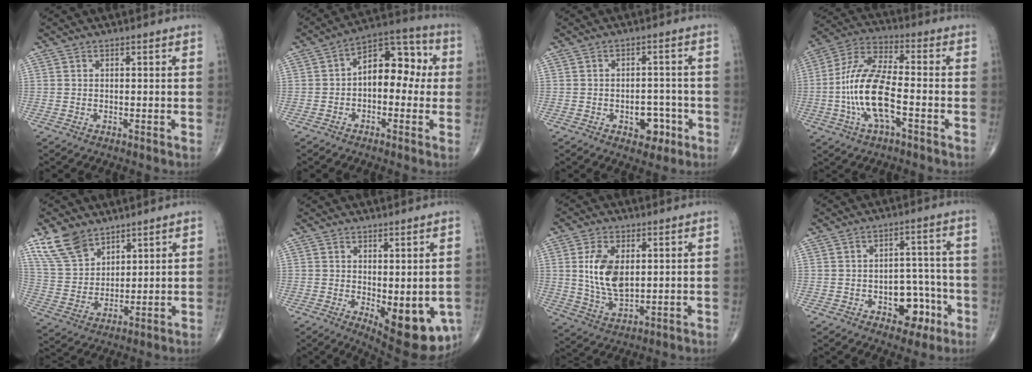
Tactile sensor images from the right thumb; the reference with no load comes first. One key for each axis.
{"total": 11.6, "fx": 0.3, "fy": 7.1, "fz": 9.2, "tx": -0.099, "ty": 0.038, "tz": -0.012}
{"total": 5.6, "fx": -2.3, "fy": 3.7, "fz": 3.5, "tx": -0.018, "ty": 0.020, "tz": -0.025}
{"total": 14.2, "fx": -3.4, "fy": 5.2, "fz": 12.8, "tx": -0.269, "ty": 0.032, "tz": -0.069}
{"total": 9.9, "fx": 7.1, "fy": 5.7, "fz": 4.0, "tx": -0.068, "ty": -0.026, "tz": 0.151}
{"total": 12.7, "fx": -3.1, "fy": 5.4, "fz": 11.0, "tx": -0.120, "ty": -0.020, "tz": -0.025}
{"total": 10.2, "fx": 1.7, "fy": 5.7, "fz": 8.3, "tx": -0.153, "ty": -0.015, "tz": 0.041}
{"total": 8.7, "fx": -3.5, "fy": 5.8, "fz": 5.5, "tx": -0.035, "ty": 0.038, "tz": -0.043}